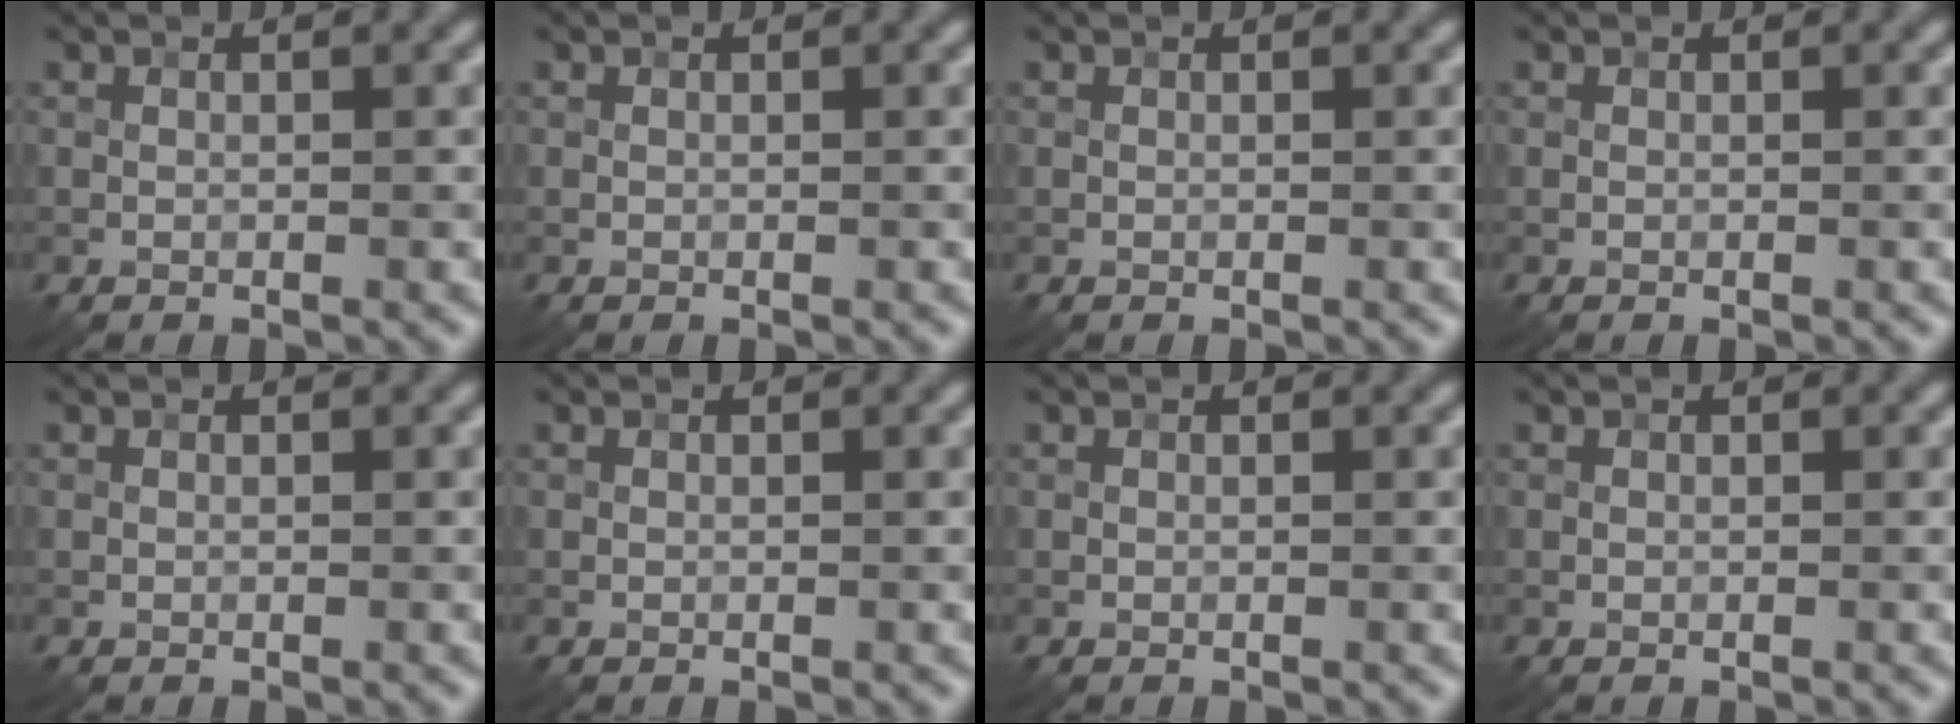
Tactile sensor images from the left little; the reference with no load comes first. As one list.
[{"total": 0.0}, {"total": 0.0}, {"total": 0.0}, {"total": 0.0}, {"total": 0.0}, {"total": 0.0}, {"total": 0.0}]